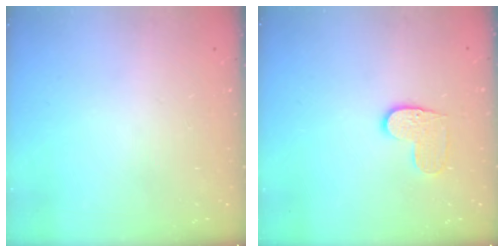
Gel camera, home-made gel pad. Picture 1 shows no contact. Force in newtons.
{"total": 6.1, "press": 6.1, "slide": 0.4}